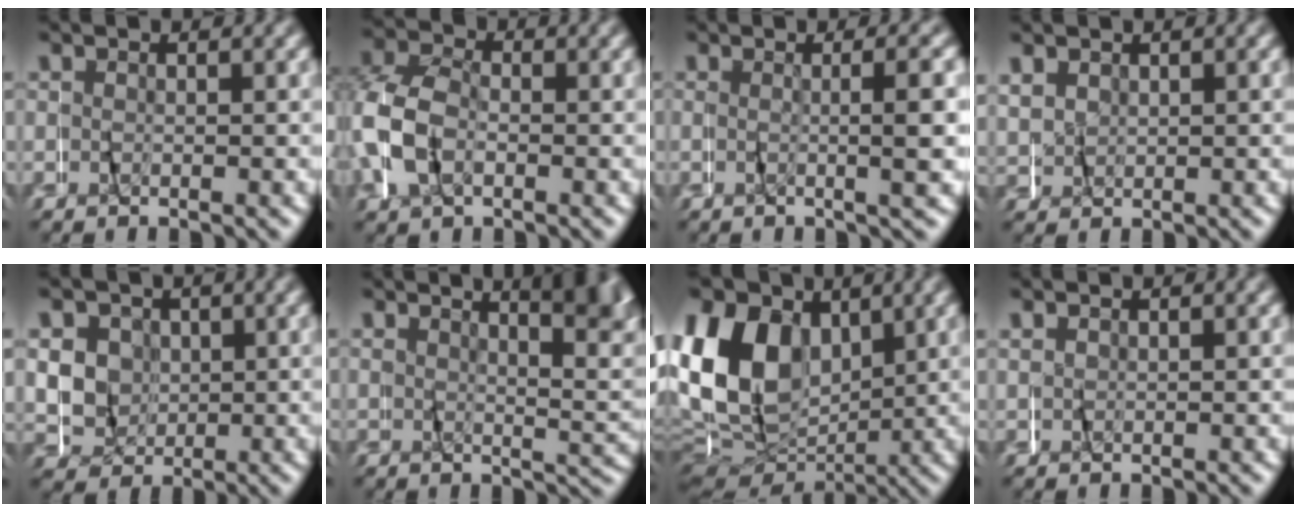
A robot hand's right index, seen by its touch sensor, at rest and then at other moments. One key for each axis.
{"total": 7.1, "fx": 0.0, "fy": 6.2, "fz": 3.5, "tx": -0.096, "ty": 0.002, "tz": -0.012}
{"total": 2.2, "fx": -0.5, "fy": -1.2, "fz": 1.8, "tx": -0.033, "ty": 0.005, "tz": -0.005}
{"total": 1.5, "fx": 1.1, "fy": 1.0, "fz": -0.2, "tx": -0.010, "ty": 0.003, "tz": 0.023}
{"total": 10.9, "fx": 1.7, "fy": 10.3, "fz": 2.9, "tx": -0.104, "ty": -0.014, "tz": 0.024}
{"total": 6.9, "fx": 2.9, "fy": 1.6, "fz": 6.1, "tx": -0.046, "ty": 0.020, "tz": 0.043}
{"total": 15.4, "fx": 2.5, "fy": 12.2, "fz": 9.1, "tx": -0.170, "ty": 0.003, "tz": 0.039}
{"total": 0.8, "fx": 0.7, "fy": 0.0, "fz": -0.3, "tx": 0.002, "ty": 0.003, "tz": 0.014}